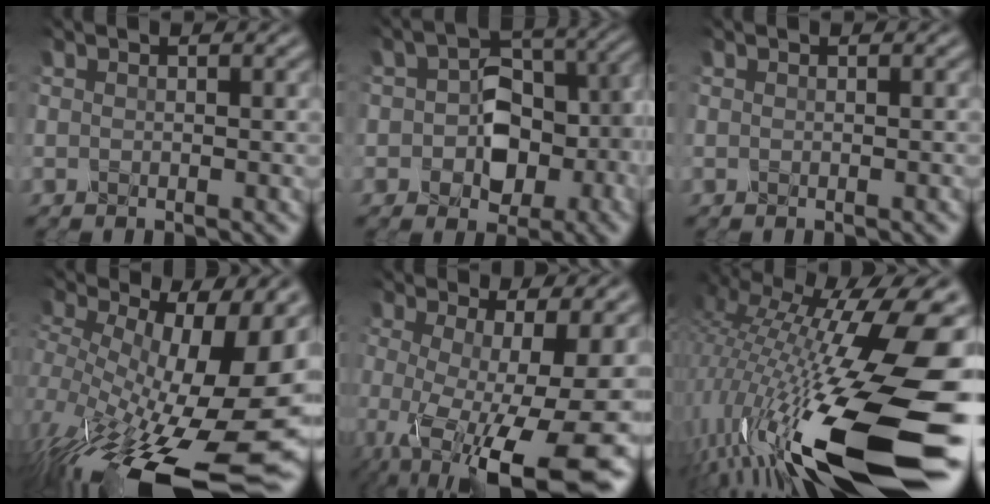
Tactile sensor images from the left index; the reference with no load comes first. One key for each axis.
{"total": 6.7, "fx": -1.2, "fy": 5.3, "fz": 3.9, "tx": -0.042, "ty": 0.014, "tz": -0.030}
{"total": 0.0}
{"total": 17.3, "fx": -3.3, "fy": 7.6, "fz": 15.2, "tx": -0.265, "ty": -0.029, "tz": -0.041}
{"total": 12.3, "fx": -3.7, "fy": 3.7, "fz": 11.1, "tx": -0.180, "ty": -0.021, "tz": -0.053}
{"total": 17.9, "fx": -4.0, "fy": 5.2, "fz": 16.7, "tx": -0.323, "ty": -0.007, "tz": -0.078}